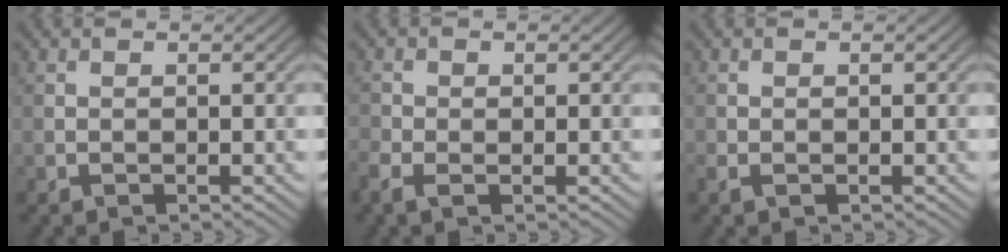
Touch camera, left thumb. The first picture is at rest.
{"total": 2.6, "force": [-1.2, 1.6, 1.6], "torque": [-0.042, -0.005, -0.029]}
{"total": 1.2, "force": [-0.5, 0.7, 0.8], "torque": [-0.021, -0.002, -0.009]}